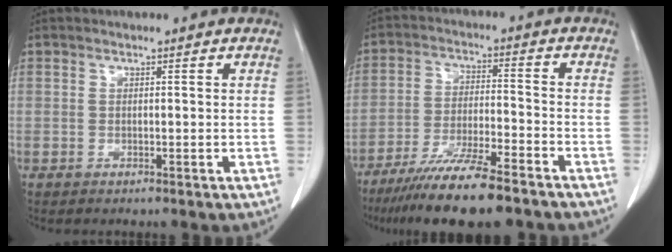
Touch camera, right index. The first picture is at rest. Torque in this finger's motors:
{"motor_torque": [1.08, -1.06, 0.56, 0.21]}